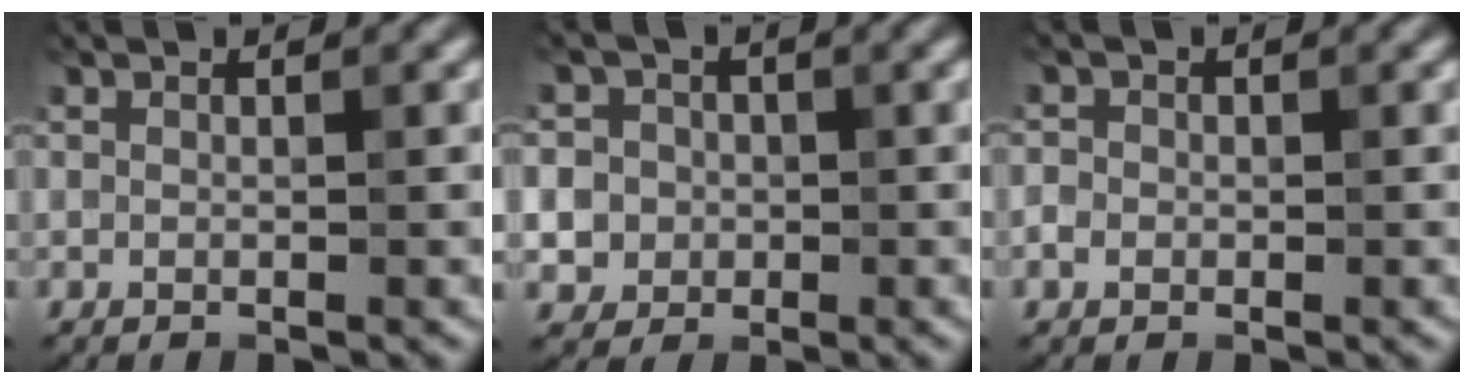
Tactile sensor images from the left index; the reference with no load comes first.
{"total": 6.7, "force": [-0.4, 6.4, 1.9], "torque": [-0.031, 0.015, -0.027]}
{"total": 1.3, "force": [-0.4, 1.2, 0.4], "torque": [-0.005, -0.003, -0.008]}